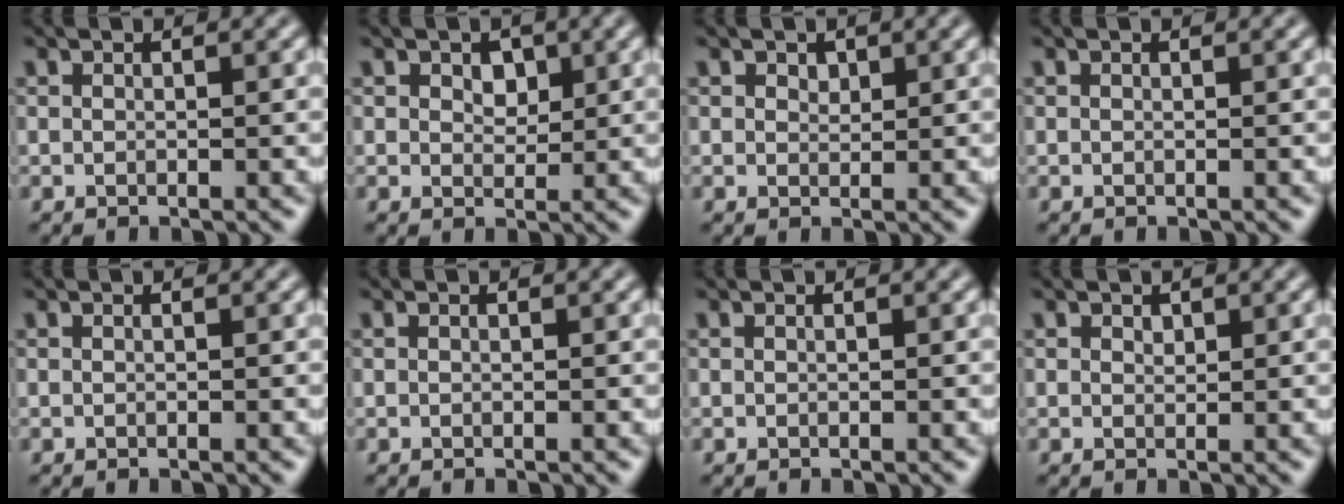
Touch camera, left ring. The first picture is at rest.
{"total": 1.8, "force": [0.7, 1.3, 1.1], "torque": [-0.019, -0.002, 0.009]}
{"total": 1.0, "force": [0.6, 0.7, 0.4], "torque": [-0.007, -0.002, 0.010]}
{"total": 0.0}
{"total": 0.0}
{"total": 0.0}
{"total": 0.0}
{"total": 0.6, "force": [0.4, 0.4, 0.2], "torque": [-0.006, -0.003, 0.008]}